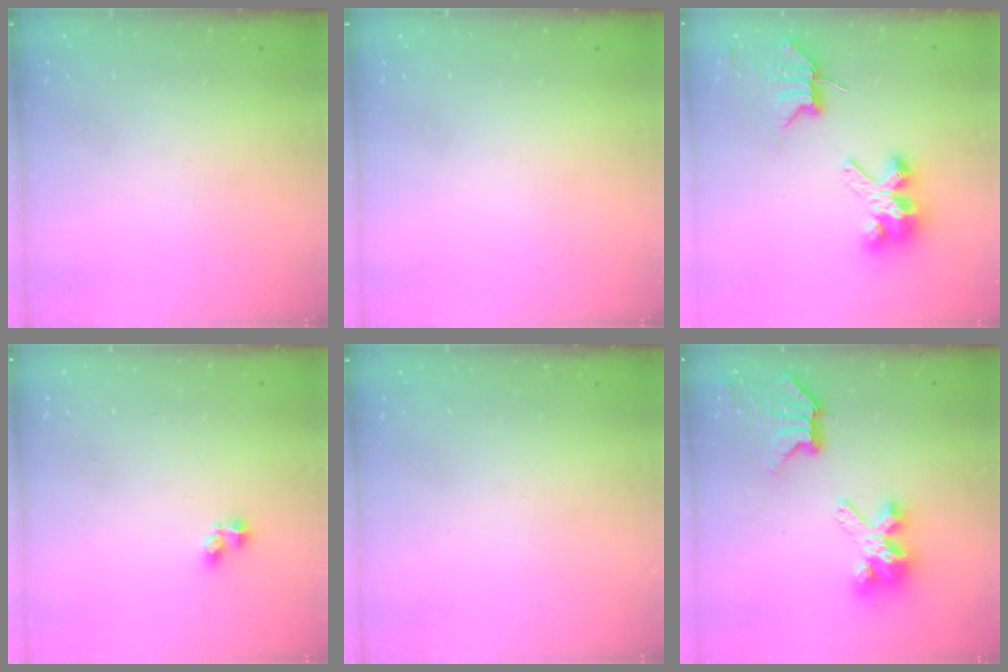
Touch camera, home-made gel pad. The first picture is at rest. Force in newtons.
{"total": 0.0}
{"total": 7.7, "press": 7.7, "slide": 0.7}
{"total": 2.6, "press": 2.5, "slide": 0.5}
{"total": 0.0}
{"total": 10.3, "press": 10.2, "slide": 1.1}